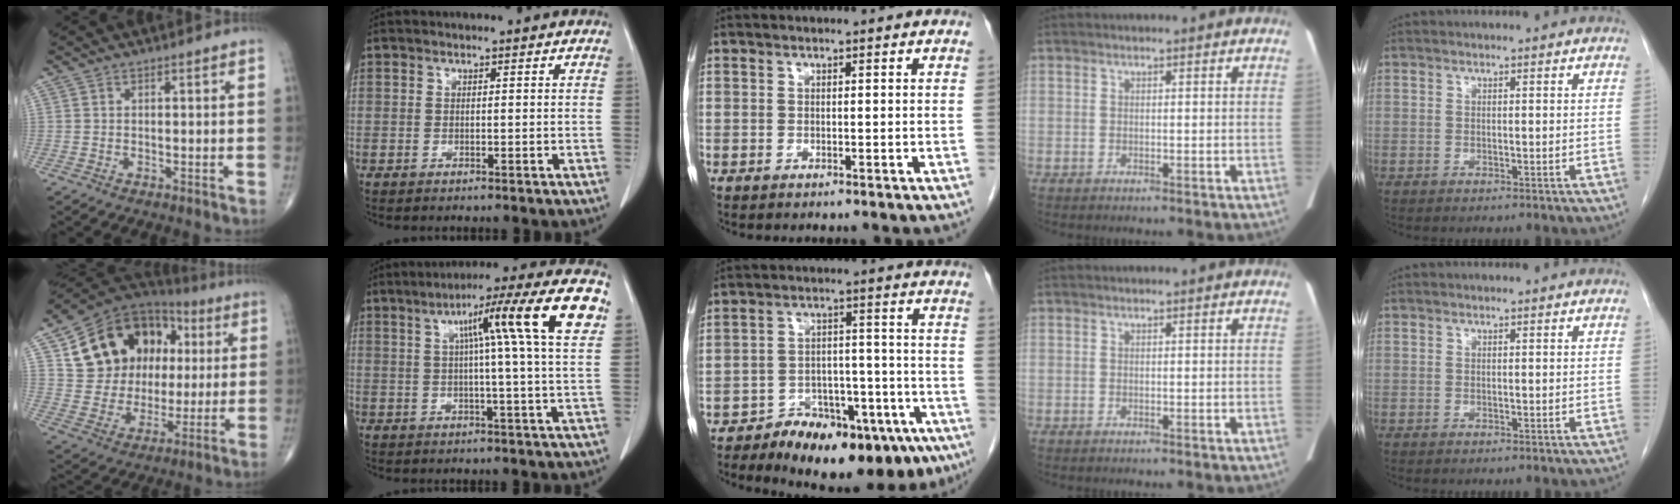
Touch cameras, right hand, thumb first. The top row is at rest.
{"thumb": {"total": 21.8, "force": [5.9, 16.8, 12.7], "torque": [-0.166, 0.030, 0.111]}, "index": {"total": 15.3, "force": [5.0, -1.3, 14.4], "torque": [-0.209, 0.026, 0.062]}, "middle": {"total": 18.1, "force": [-12.6, 7.3, 10.8], "torque": [-0.102, 0.035, -0.177]}}